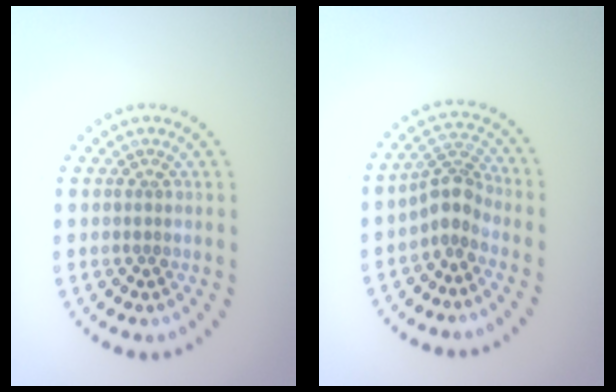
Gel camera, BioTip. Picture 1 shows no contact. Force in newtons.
{"total": 2.8, "press": 2.2, "slide": 1.8}